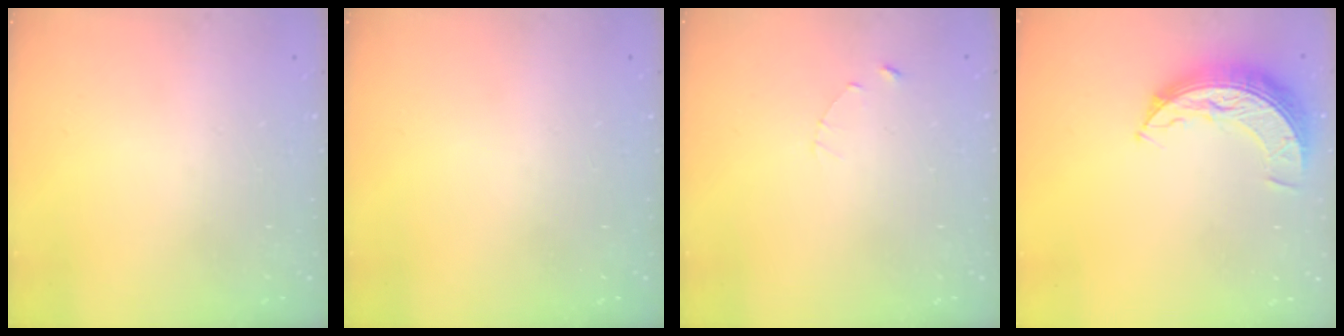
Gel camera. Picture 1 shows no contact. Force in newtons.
{"total": 0.0}
{"total": 1.2, "press": 1.1, "slide": 0.2}
{"total": 9.1, "press": 9.1, "slide": 0.6}